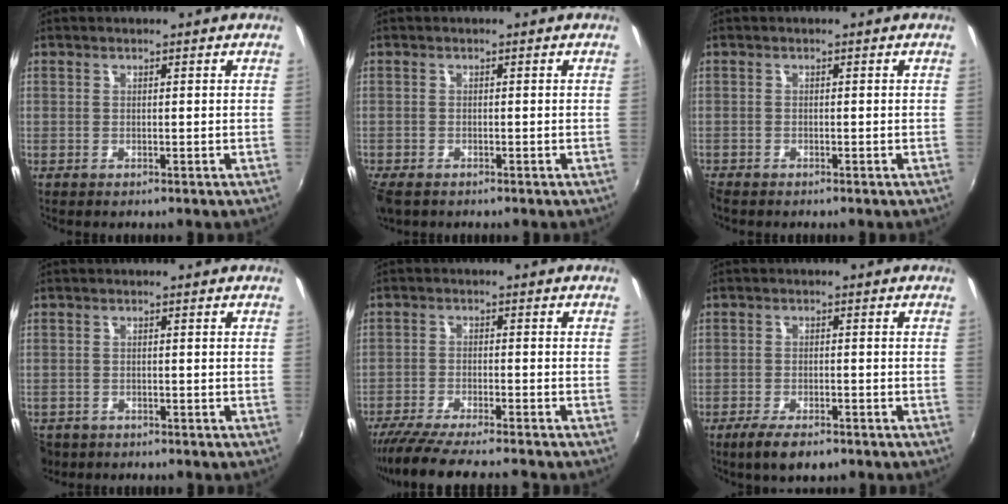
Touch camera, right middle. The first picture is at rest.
{"total": 4.2, "force": [-3.1, 1.8, 2.2], "torque": [-0.054, -0.020, -0.058]}
{"total": 1.6, "force": [-1.5, 0.6, 0.3], "torque": [-0.012, -0.007, -0.031]}
{"total": 5.4, "force": [-3.3, 3.8, 2.0], "torque": [-0.059, -0.012, -0.055]}
{"total": 11.8, "force": [-10.5, 0.4, 5.4], "torque": [-0.121, -0.028, -0.174]}
{"total": 6.1, "force": [-4.4, 1.7, 3.8], "torque": [-0.090, -0.015, -0.074]}